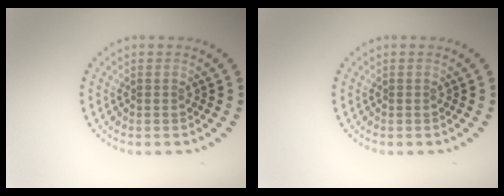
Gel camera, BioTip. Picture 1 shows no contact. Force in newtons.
{"total": 0.0}